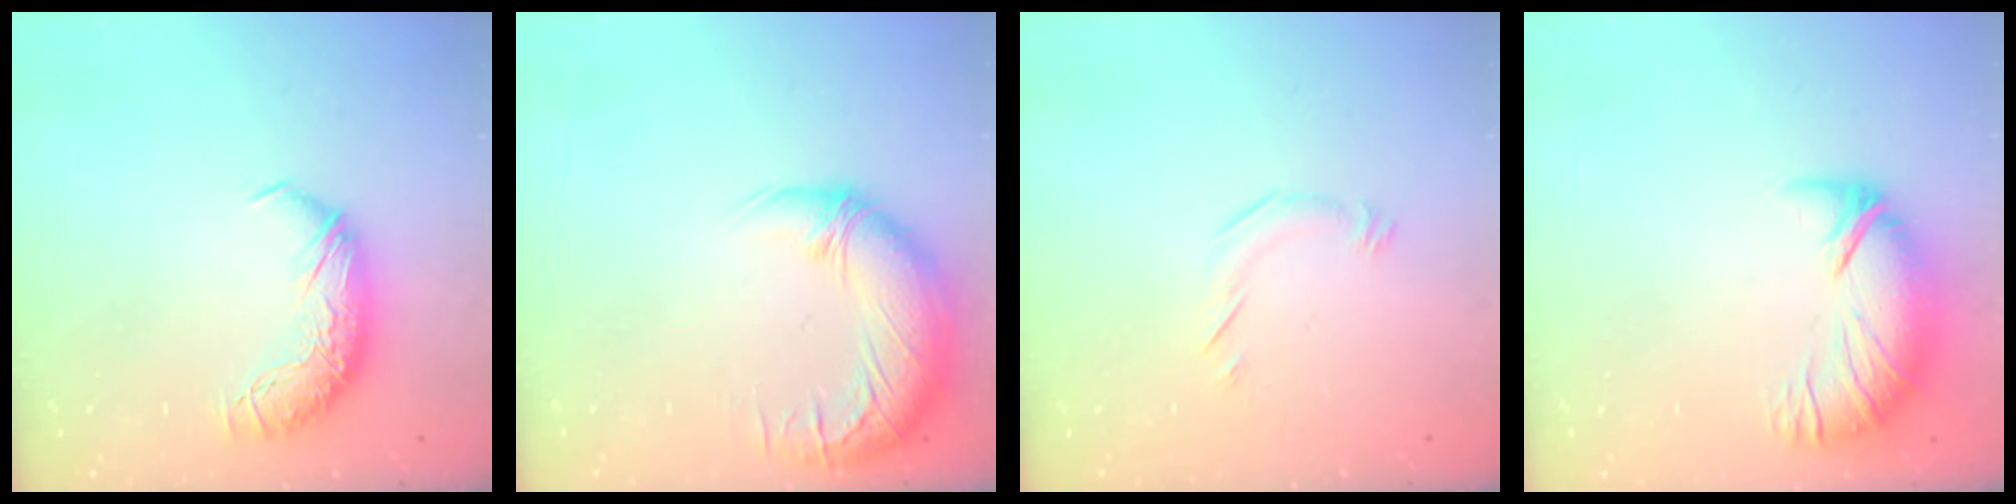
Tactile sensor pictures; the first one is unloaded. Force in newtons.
{"total": 3.0, "press": 0.6, "slide": 3.0}
{"total": 6.2, "press": 6.1, "slide": 1.2}
{"total": 2.8, "press": 1.7, "slide": 2.3}